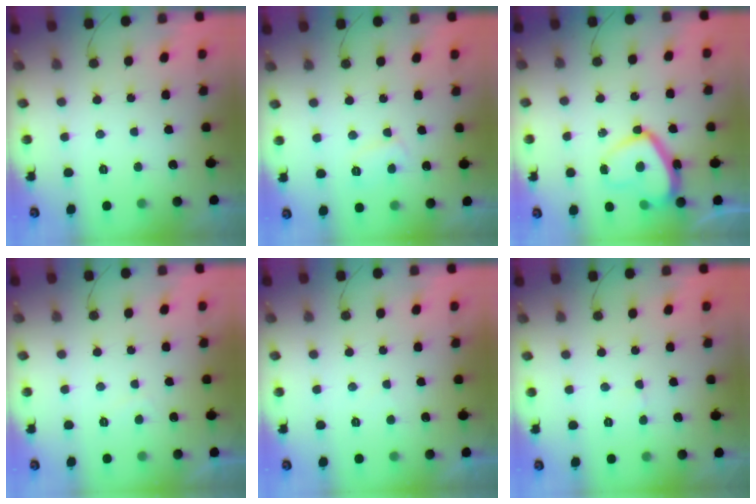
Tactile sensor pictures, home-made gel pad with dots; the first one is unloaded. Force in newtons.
{"total": 5.3, "press": 5.3, "slide": 0.1}
{"total": 13.7, "press": 13.6, "slide": 1.0}
{"total": 0.9, "press": 0.7, "slide": 0.5}
{"total": 0.0}
{"total": 3.1, "press": 3.1, "slide": 0.3}